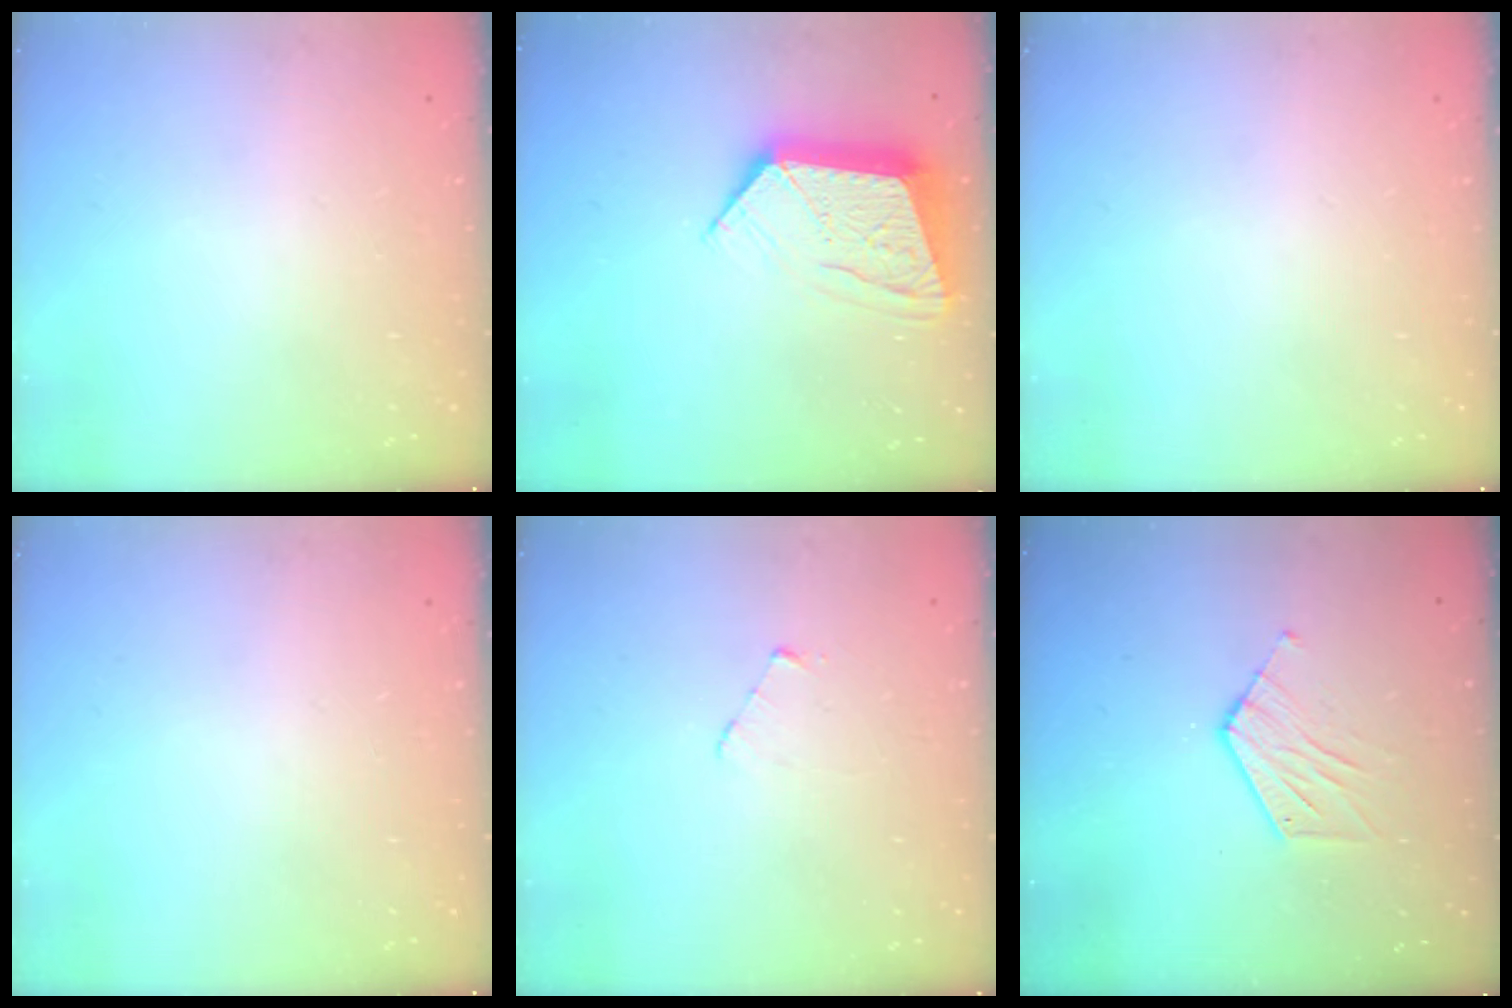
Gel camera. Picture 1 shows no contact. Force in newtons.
{"total": 12.8, "press": 12.8, "slide": 0.9}
{"total": 0.0}
{"total": 0.0}
{"total": 2.6, "press": 2.6, "slide": 0.3}
{"total": 6.4, "press": 6.4, "slide": 0.4}